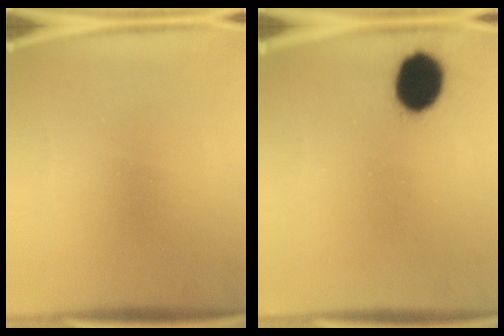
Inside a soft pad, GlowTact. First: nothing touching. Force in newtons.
{"total": 11.4}